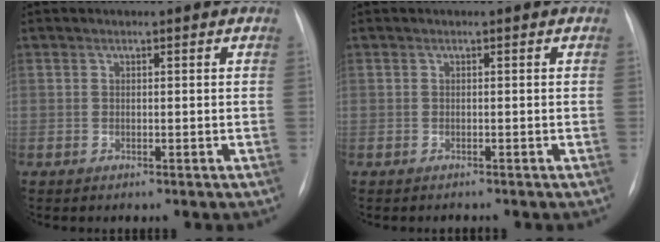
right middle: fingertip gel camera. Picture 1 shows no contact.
{"total": 0.5, "force": [-0.5, 0.1, 0.0], "torque": [-0.008, -0.002, -0.007]}